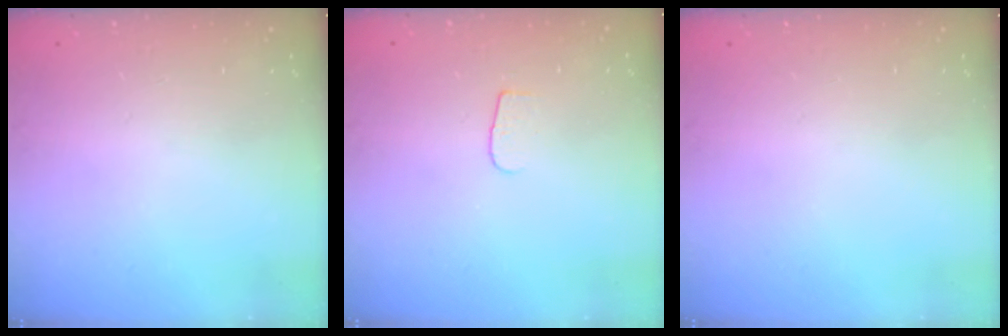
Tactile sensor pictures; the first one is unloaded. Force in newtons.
{"total": 4.2, "press": 4.2, "slide": 0.4}
{"total": 0.0}